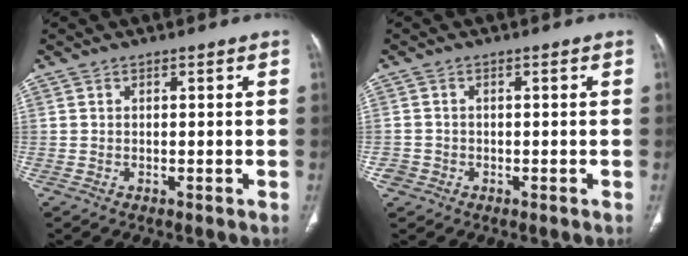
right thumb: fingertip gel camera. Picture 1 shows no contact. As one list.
[{"total": 2.0, "force": [-0.9, 1.7, 0.2], "torque": [0.000, 0.009, -0.021]}]